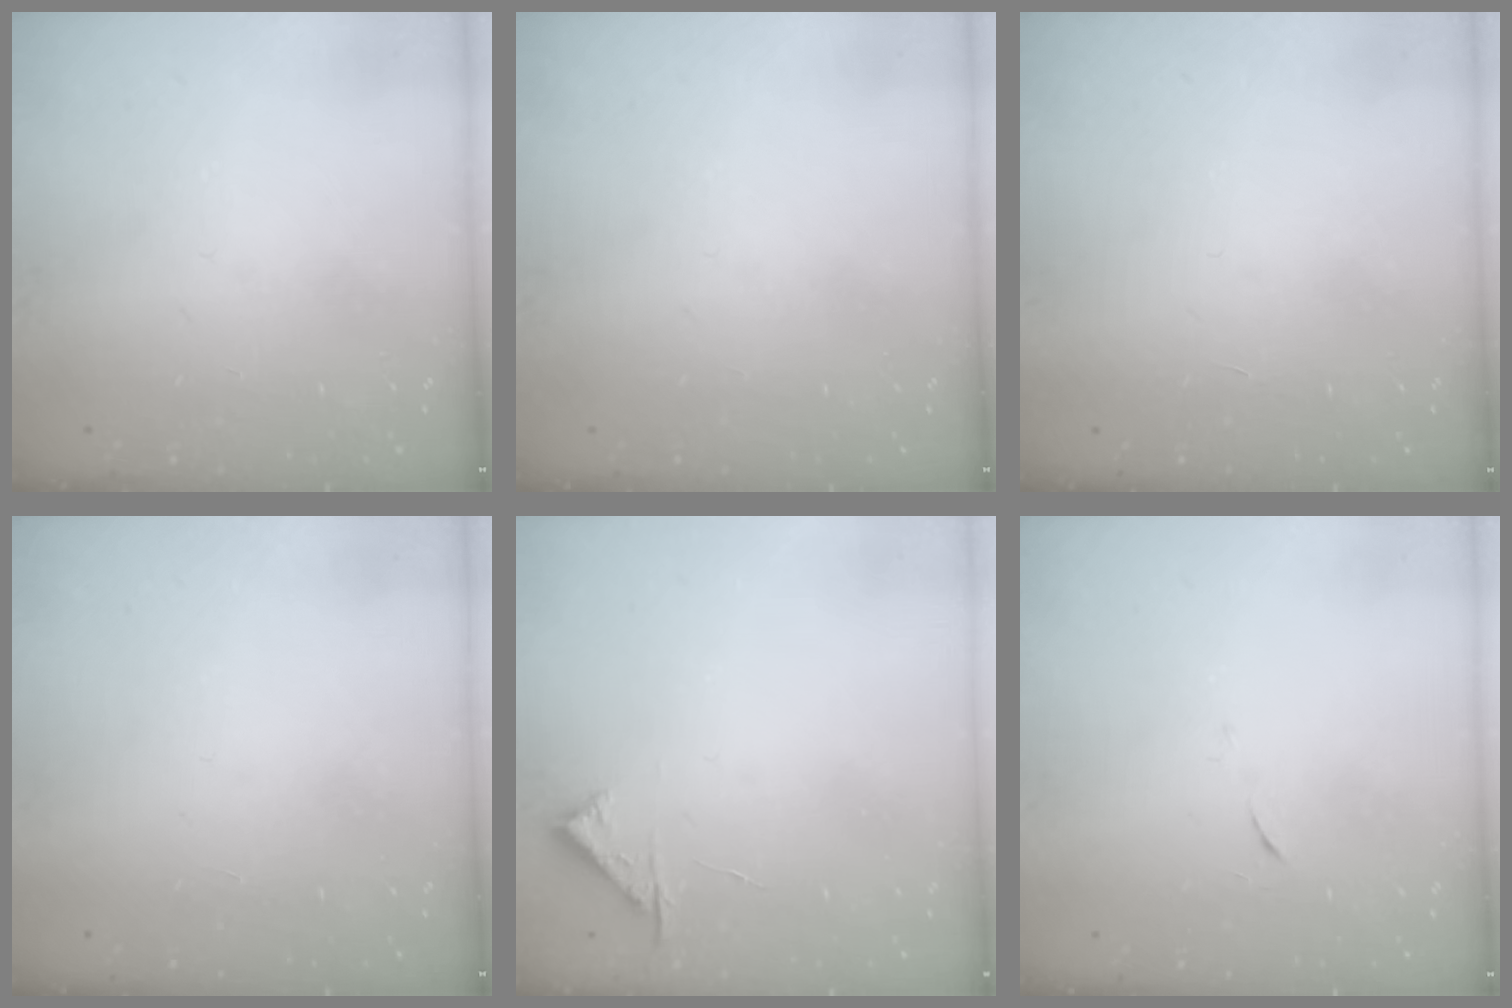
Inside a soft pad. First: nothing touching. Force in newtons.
{"total": 0.0}
{"total": 1.7, "press": 1.7, "slide": 0.1}
{"total": 1.7, "press": 1.7, "slide": 0.1}
{"total": 4.7, "press": 4.6, "slide": 0.6}
{"total": 6.2, "press": 6.1, "slide": 0.7}